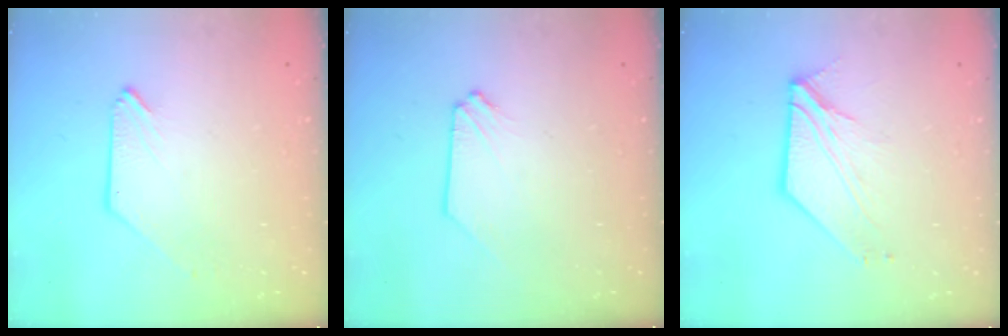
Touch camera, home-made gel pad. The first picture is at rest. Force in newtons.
{"total": 0.0}
{"total": 7.2, "press": 7.1, "slide": 0.9}